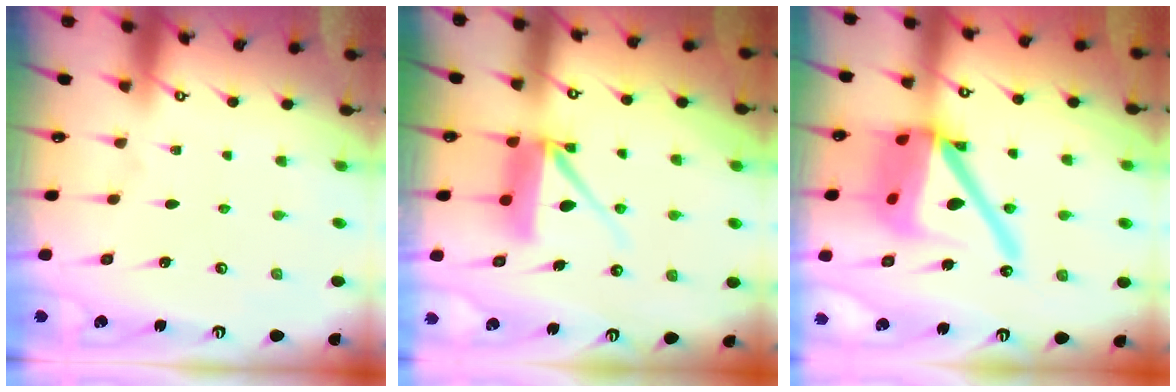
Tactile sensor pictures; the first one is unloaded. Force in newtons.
{"total": 10.2, "press": 10.1, "slide": 1.2}
{"total": 20.2, "press": 20.0, "slide": 2.7}